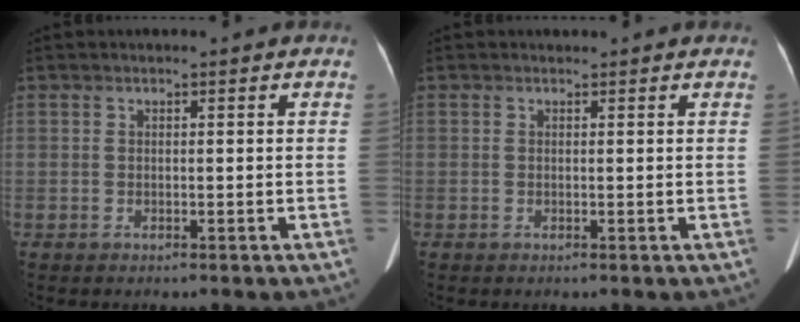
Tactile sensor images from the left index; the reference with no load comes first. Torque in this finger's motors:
{"motor_torque": [-0.08, 0.14, -0.48, -0.21]}